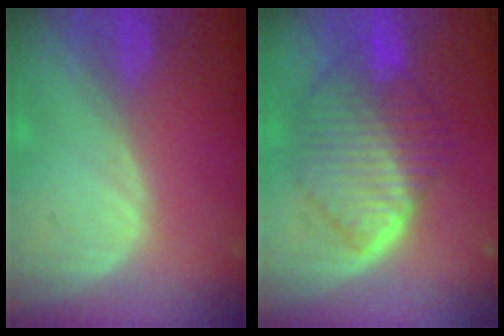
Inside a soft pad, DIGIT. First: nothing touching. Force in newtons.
{"total": 10.6, "press": 10.5, "slide": 0.9}